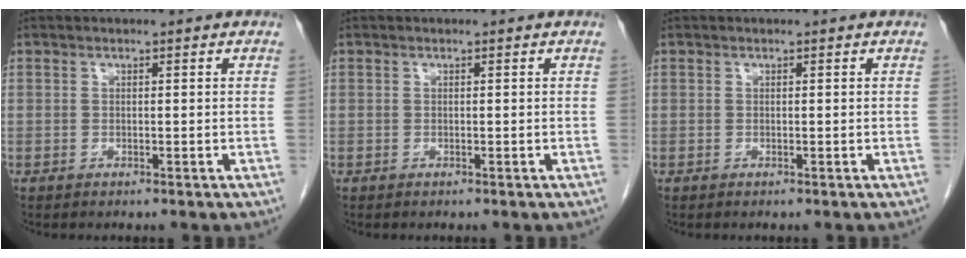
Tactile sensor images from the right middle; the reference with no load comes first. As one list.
[{"total": 0.0}, {"total": 0.0}]